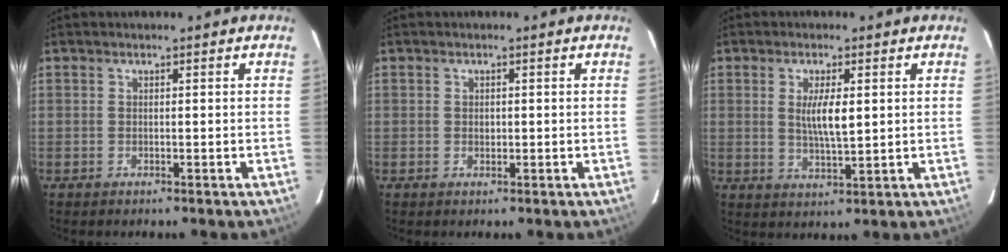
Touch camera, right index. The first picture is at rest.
{"total": 1.0, "force": [0.0, 0.9, 0.4], "torque": [-0.005, 0.000, 0.001]}
{"total": 5.5, "force": [1.0, 1.5, 5.2], "torque": [-0.096, -0.005, 0.022]}